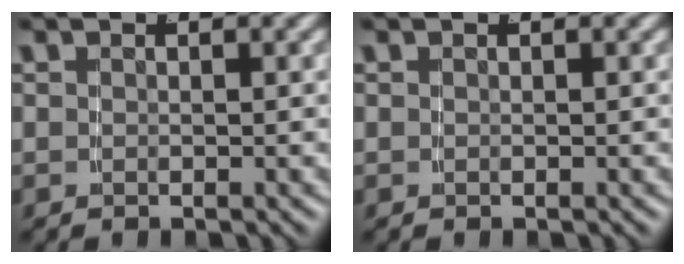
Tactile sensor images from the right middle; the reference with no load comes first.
{"total": 0.0}